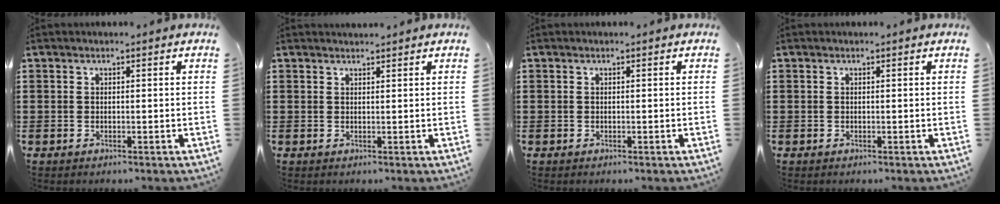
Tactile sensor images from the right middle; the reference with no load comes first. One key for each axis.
{"total": 1.0, "fx": 1.0, "fy": 0.1, "fz": 0.0, "tx": -0.003, "ty": 0.000, "tz": 0.019}
{"total": 0.0}
{"total": 0.0}